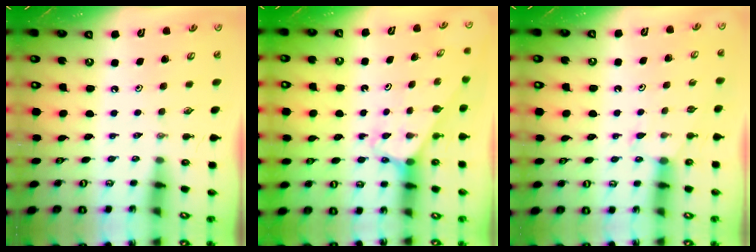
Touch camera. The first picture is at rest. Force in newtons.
{"total": 3.1, "press": 3.1, "slide": 0.2}
{"total": 4.4, "press": 4.4, "slide": 0.6}